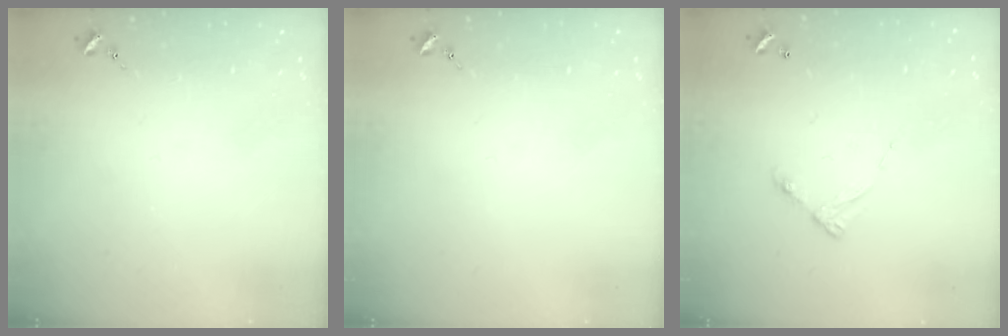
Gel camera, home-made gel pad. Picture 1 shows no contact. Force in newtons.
{"total": 0.0}
{"total": 6.1, "press": 6.1, "slide": 0.5}